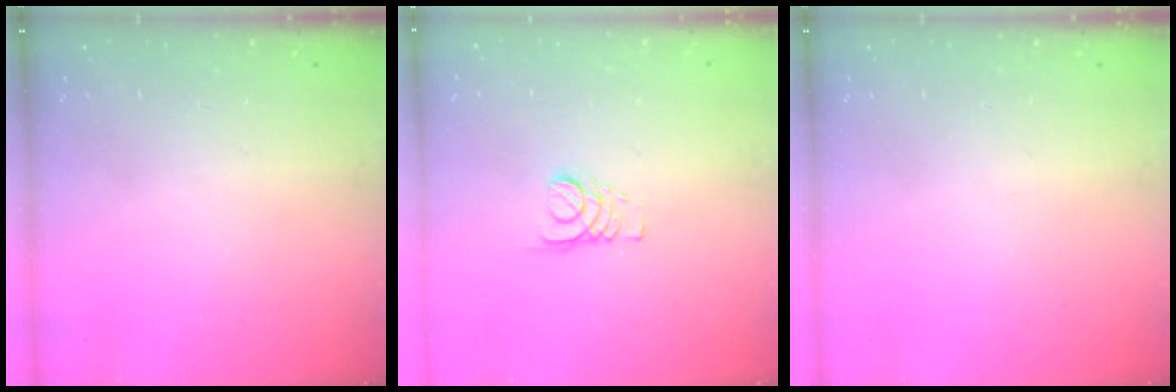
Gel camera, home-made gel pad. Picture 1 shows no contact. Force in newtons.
{"total": 3.4, "press": 3.4, "slide": 0.5}
{"total": 0.0}